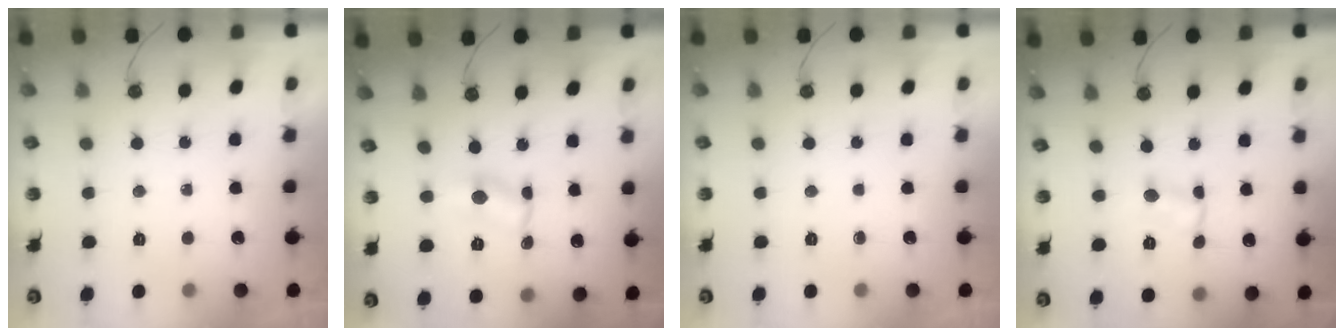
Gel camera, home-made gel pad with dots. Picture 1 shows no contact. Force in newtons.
{"total": 2.0, "press": 2.0, "slide": 0.1}
{"total": 0.0}
{"total": 1.1, "press": 1.1, "slide": 0.2}